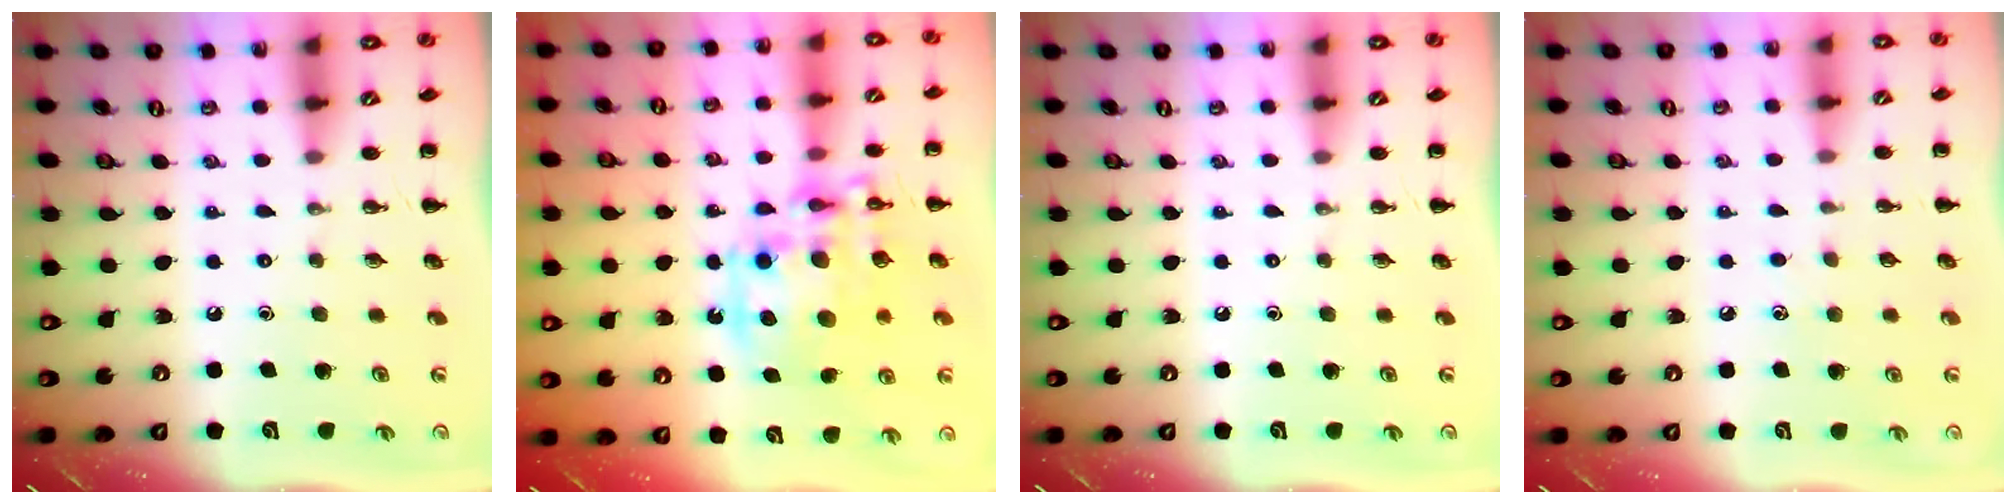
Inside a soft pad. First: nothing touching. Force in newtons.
{"total": 15.7, "press": 15.4, "slide": 3.3}
{"total": 0.0}
{"total": 3.2, "press": 3.1, "slide": 0.9}